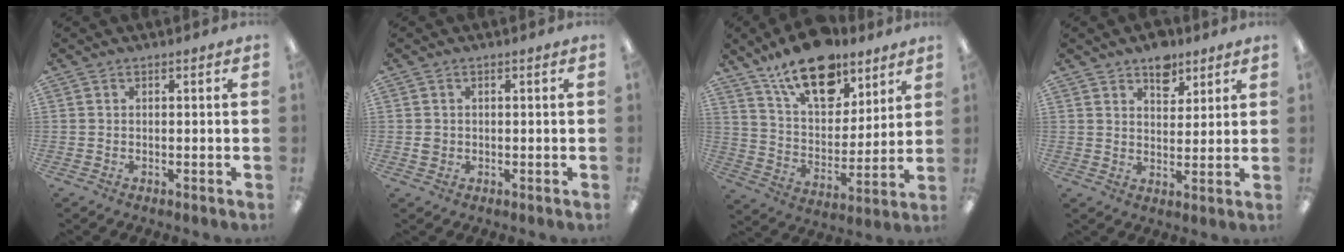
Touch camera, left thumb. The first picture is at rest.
{"total": 1.5, "force": [0.0, 1.3, 0.6], "torque": [-0.013, 0.004, -0.001]}
{"total": 18.9, "force": [13.1, 9.2, 10.1], "torque": [-0.168, -0.066, 0.230]}
{"total": 7.0, "force": [5.0, 4.0, 2.8], "torque": [-0.022, -0.024, 0.085]}